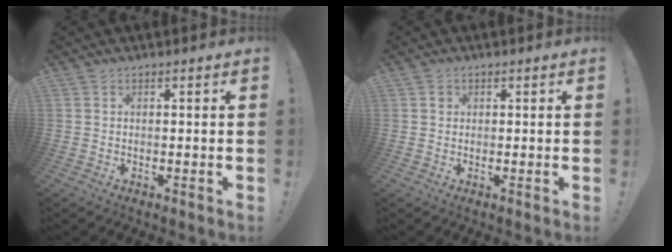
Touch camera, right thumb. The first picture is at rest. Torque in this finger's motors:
{"motor_torque": [-0.03, 0.12, 0.02, 0.07, -0.03]}